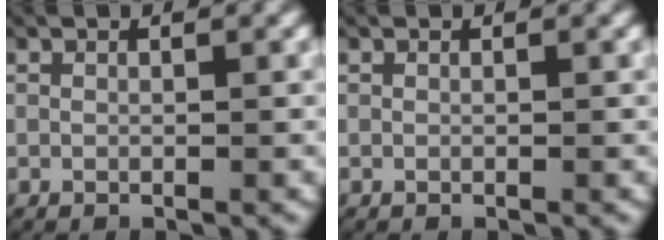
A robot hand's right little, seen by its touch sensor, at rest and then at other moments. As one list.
[{"total": 0.0}]